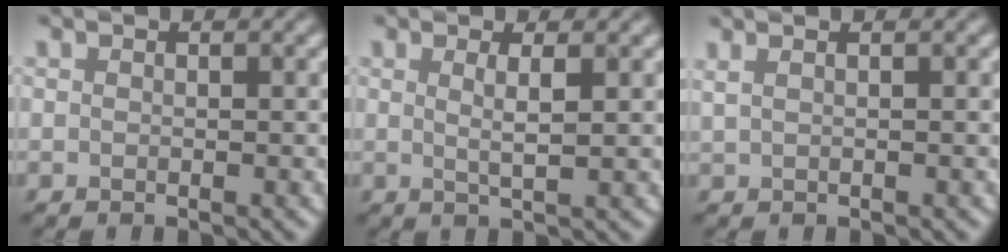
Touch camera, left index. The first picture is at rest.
{"total": 2.1, "force": [0.6, 0.5, 1.9], "torque": [-0.035, -0.004, 0.005]}
{"total": 3.2, "force": [1.8, 1.6, 2.1], "torque": [-0.022, 0.016, 0.001]}